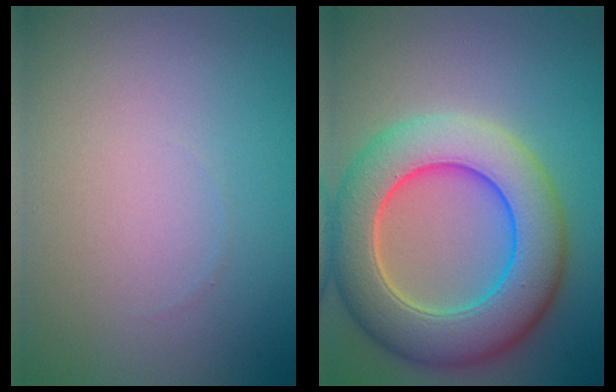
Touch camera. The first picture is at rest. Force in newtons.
{"total": 9.8, "press": 9.7, "slide": 0.6}